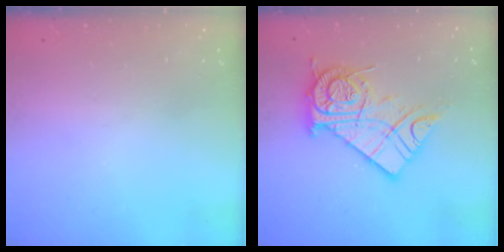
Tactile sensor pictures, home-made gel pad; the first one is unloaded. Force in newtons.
{"total": 15.8, "press": 15.7, "slide": 1.3}